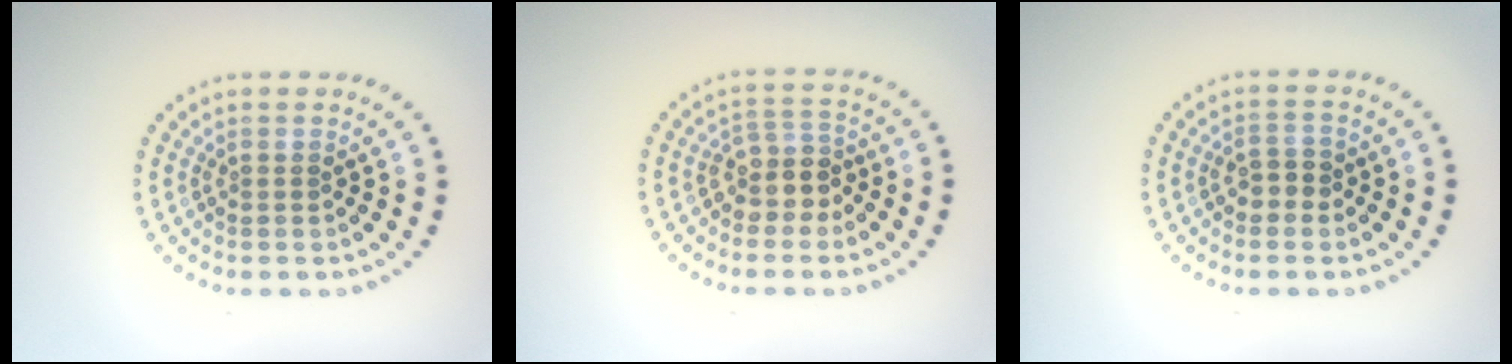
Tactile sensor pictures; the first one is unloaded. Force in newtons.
{"total": 2.9, "press": 2.4, "slide": 1.6}
{"total": 1.9, "press": 1.7, "slide": 0.7}